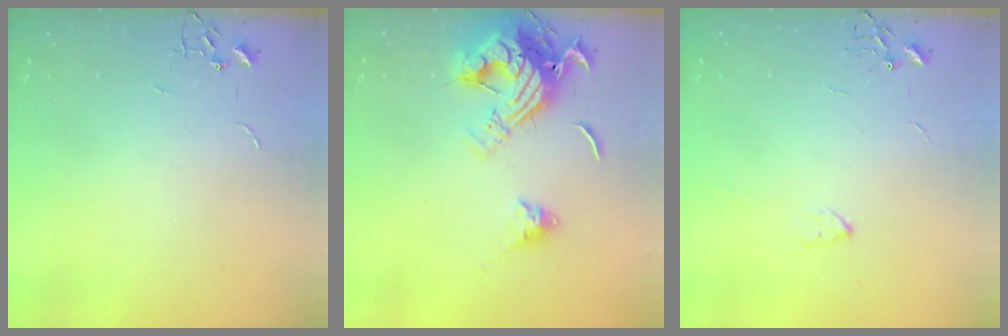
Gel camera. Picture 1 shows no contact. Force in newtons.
{"total": 17.5, "press": 17.4, "slide": 1.9}
{"total": 3.3, "press": 3.3, "slide": 0.6}